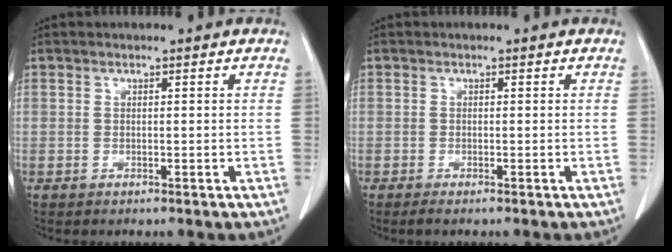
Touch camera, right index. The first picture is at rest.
{"total": 1.2, "force": [-0.9, 0.0, 0.7], "torque": [-0.015, -0.003, -0.014]}